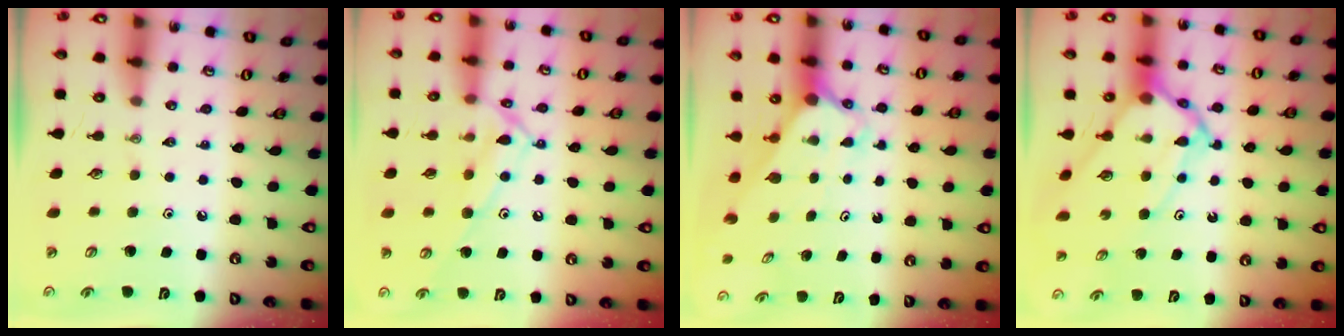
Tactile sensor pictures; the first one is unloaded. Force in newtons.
{"total": 13.1, "press": 13.1, "slide": 0.8}
{"total": 2.6, "press": 2.6, "slide": 0.1}
{"total": 9.7, "press": 9.7, "slide": 0.8}